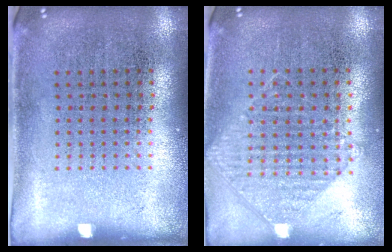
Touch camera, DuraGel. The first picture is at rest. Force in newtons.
{"total": 0.9, "press": 0.8, "slide": 0.3}